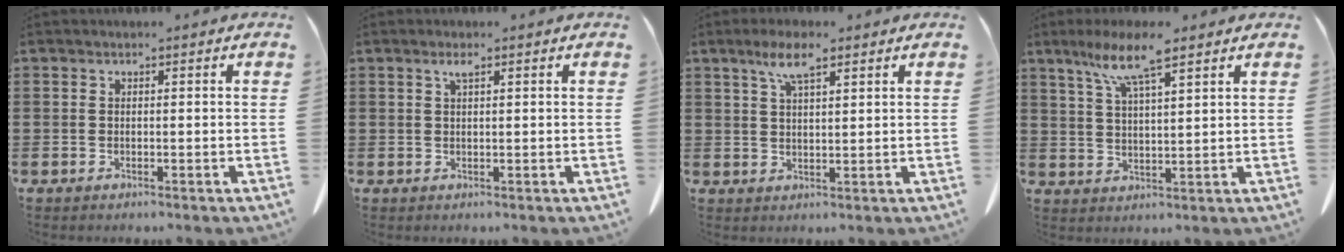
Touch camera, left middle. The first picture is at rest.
{"total": 1.5, "force": [0.8, 0.3, 1.2], "torque": [-0.027, 0.003, 0.013]}
{"total": 5.4, "force": [3.3, 1.3, 4.0], "torque": [-0.088, 0.007, 0.058]}
{"total": 8.0, "force": [5.5, 0.9, 5.8], "torque": [-0.125, -0.006, 0.095]}